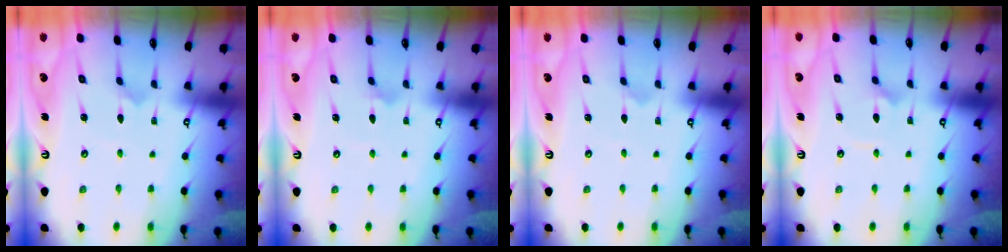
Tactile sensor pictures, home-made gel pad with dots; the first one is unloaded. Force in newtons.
{"total": 2.7, "press": 2.7, "slide": 0.5}
{"total": 0.0}
{"total": 2.4, "press": 2.4, "slide": 0.1}